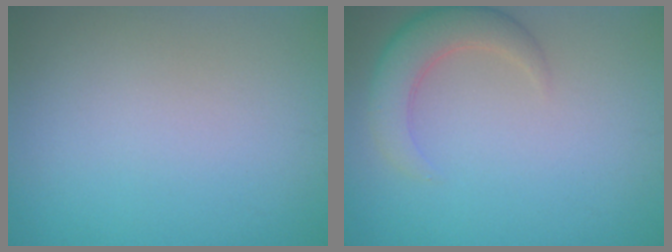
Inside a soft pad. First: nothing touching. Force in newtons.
{"total": 3.9, "press": 3.9, "slide": 0.3}